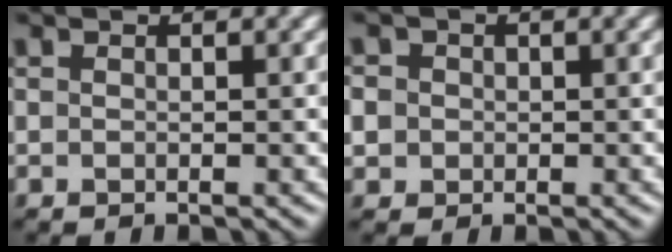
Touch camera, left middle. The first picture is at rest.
{"total": 2.8, "force": [0.8, 2.6, 0.7], "torque": [-0.007, 0.024, -0.009]}